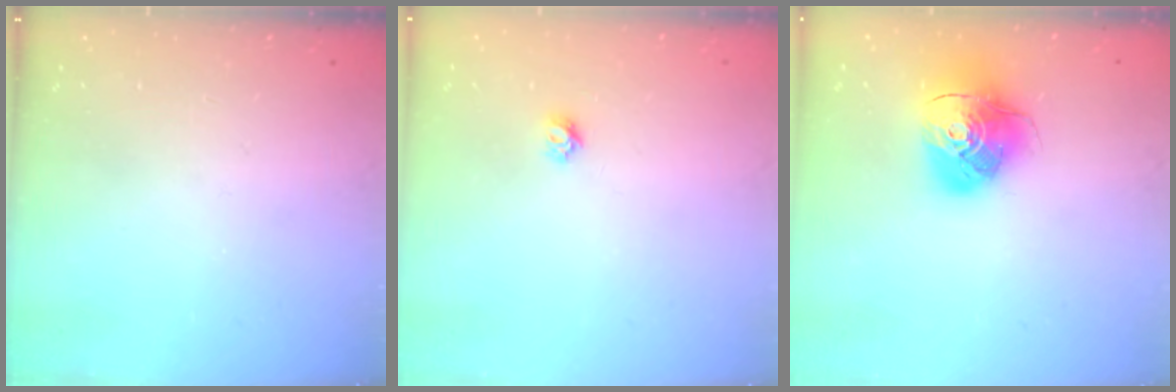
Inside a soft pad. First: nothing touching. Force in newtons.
{"total": 3.7, "press": 3.7, "slide": 0.2}
{"total": 14.5, "press": 14.4, "slide": 1.9}